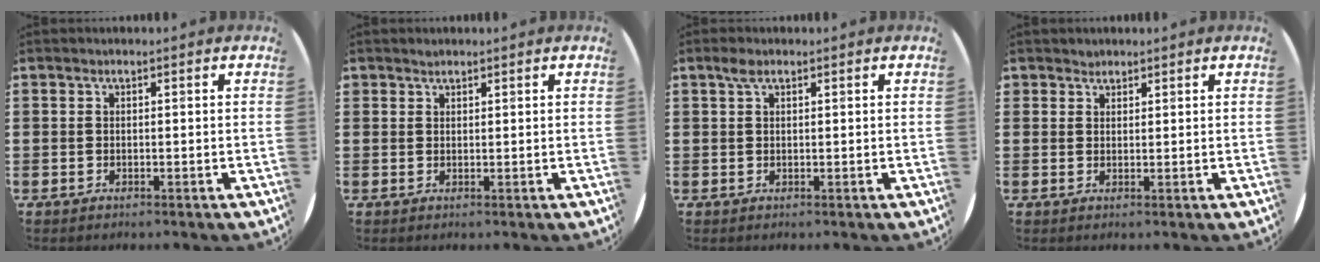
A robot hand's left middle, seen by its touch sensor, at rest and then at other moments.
{"total": 0.8, "force": [0.8, 0.3, -0.1], "torque": [0.001, 0.003, 0.015]}
{"total": 1.4, "force": [0.8, 0.6, 0.9], "torque": [-0.012, 0.002, 0.012]}
{"total": 1.3, "force": [1.2, 0.5, -0.2], "torque": [0.003, 0.002, 0.023]}